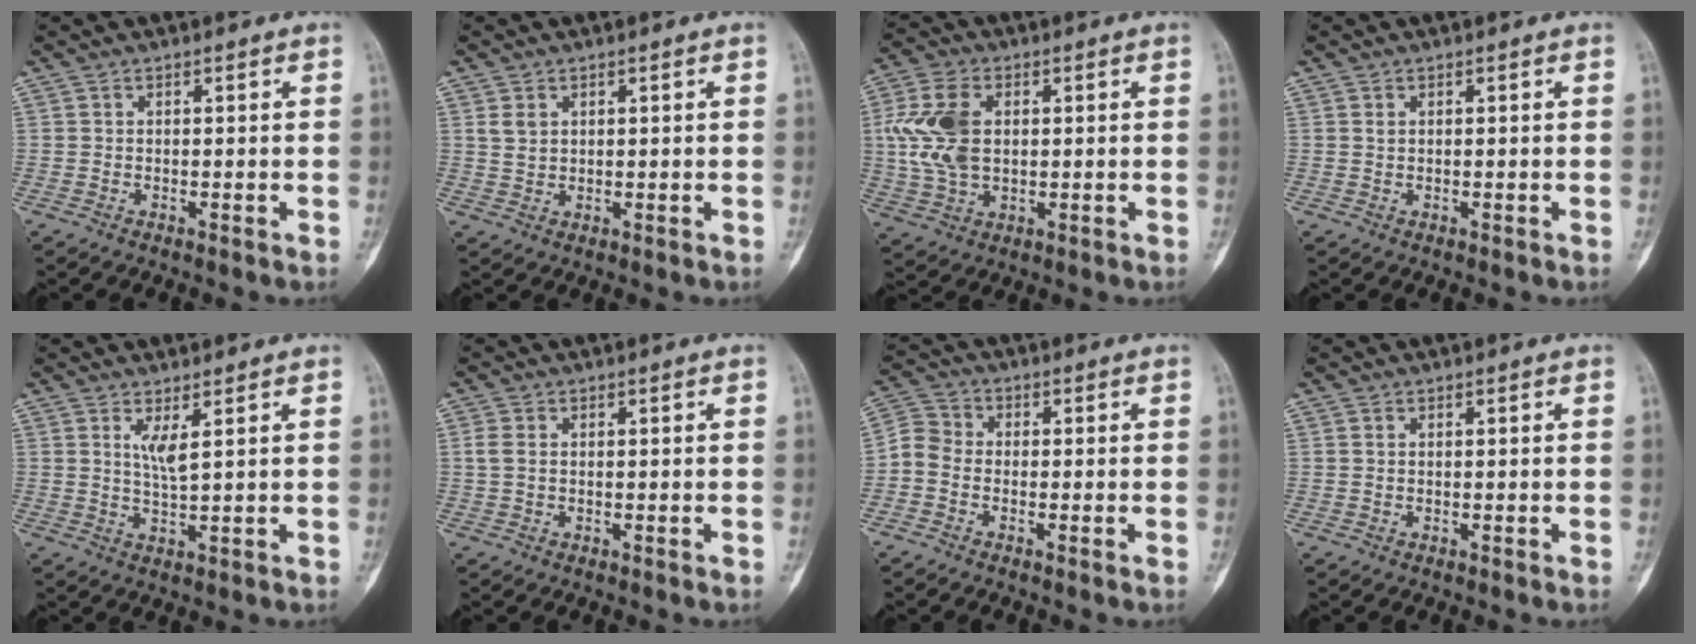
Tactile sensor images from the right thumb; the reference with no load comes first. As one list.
[{"total": 2.5, "force": [1.1, 1.8, 1.3], "torque": [-0.021, -0.004, 0.028]}, {"total": 11.9, "force": [1.5, 7.7, 8.9], "torque": [-0.189, 0.005, 0.032]}, {"total": 0.6, "force": [0.3, 0.4, 0.4], "torque": [-0.006, 0.004, 0.007]}, {"total": 3.2, "force": [1.5, 0.3, 2.8], "torque": [-0.057, -0.019, 0.034]}, {"total": 2.3, "force": [0.2, 1.6, 1.7], "torque": [-0.046, 0.002, 0.003]}, {"total": 4.6, "force": [-1.4, 3.8, 2.2], "torque": [-0.036, 0.014, -0.042]}, {"total": 0.5, "force": [0.2, 0.4, 0.3], "torque": [-0.009, 0.002, 0.004]}]